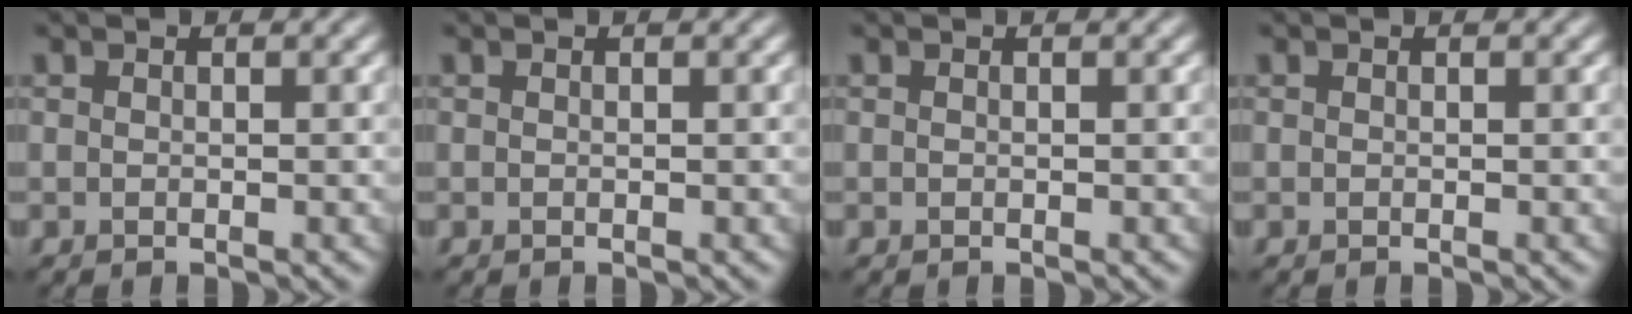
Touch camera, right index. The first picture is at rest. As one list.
[{"total": 0.0}, {"total": 0.0}, {"total": 0.0}]